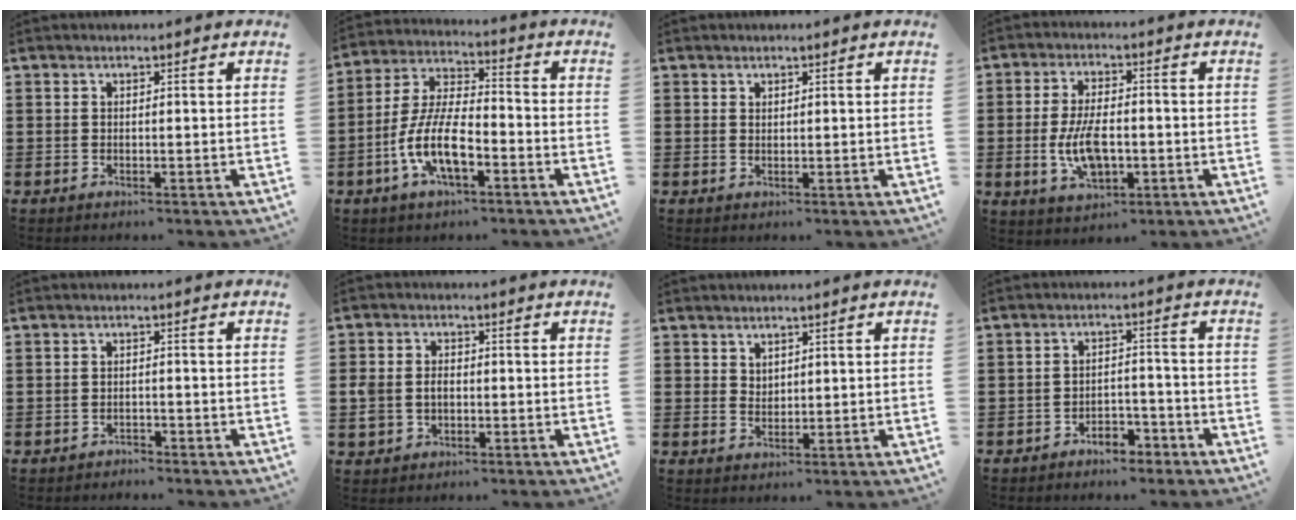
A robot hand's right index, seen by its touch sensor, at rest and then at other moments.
{"total": 9.9, "force": [-4.0, 3.7, 8.2], "torque": [-0.198, -0.010, -0.082]}
{"total": 0.7, "force": [0.6, 0.4, 0.1], "torque": [-0.003, 0.001, 0.012]}
{"total": 7.8, "force": [-1.5, 3.8, 6.6], "torque": [-0.148, -0.002, -0.031]}
{"total": 1.2, "force": [-1.2, 0.1, 0.0], "torque": [-0.005, 0.001, -0.027]}
{"total": 3.0, "force": [-0.5, 2.4, 1.7], "torque": [-0.052, 0.001, -0.016]}
{"total": 1.9, "force": [1.6, 1.0, 0.1], "torque": [-0.004, 0.003, 0.033]}
{"total": 3.5, "force": [-3.3, 1.0, 0.9], "torque": [-0.018, 0.008, -0.065]}